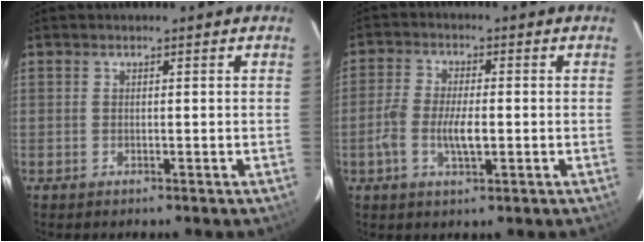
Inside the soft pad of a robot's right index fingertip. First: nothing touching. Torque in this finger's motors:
{"motor_torque": [0.34, -0.01, 0.20, 0.12]}